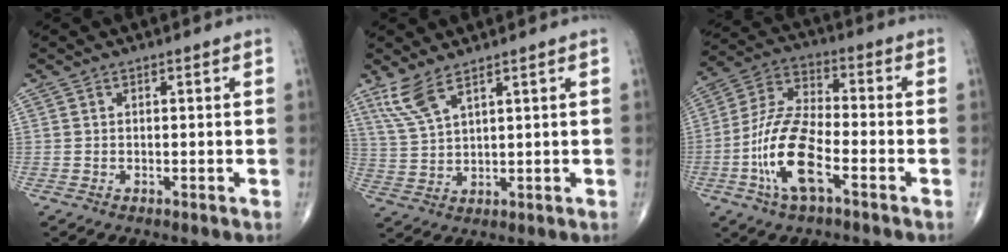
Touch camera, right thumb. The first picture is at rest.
{"total": 6.1, "force": [4.3, 1.4, 4.2], "torque": [-0.098, -0.016, 0.097]}
{"total": 14.1, "force": [-5.2, 5.4, 11.9], "torque": [-0.245, 0.029, -0.103]}